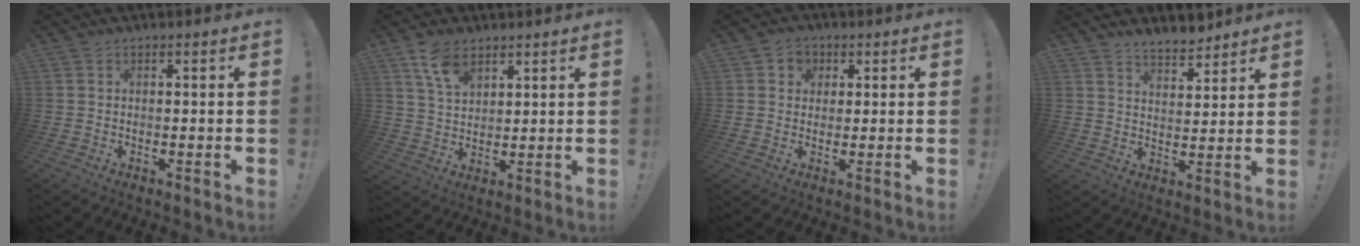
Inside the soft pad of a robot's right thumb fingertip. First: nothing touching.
{"total": 9.1, "force": [6.0, 5.2, 4.4], "torque": [-0.073, -0.027, 0.113]}
{"total": 4.1, "force": [1.3, 3.7, 1.2], "torque": [-0.016, -0.002, 0.022]}
{"total": 6.2, "force": [5.7, 1.9, 1.5], "torque": [-0.019, -0.045, 0.104]}